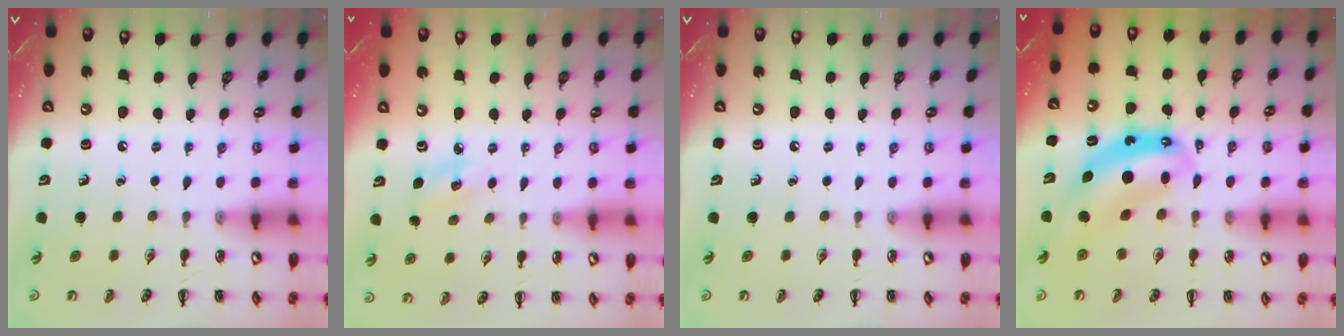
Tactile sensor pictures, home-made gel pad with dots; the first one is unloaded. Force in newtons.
{"total": 5.4, "press": 5.1, "slide": 1.6}
{"total": 0.0}
{"total": 9.1, "press": 8.8, "slide": 2.2}